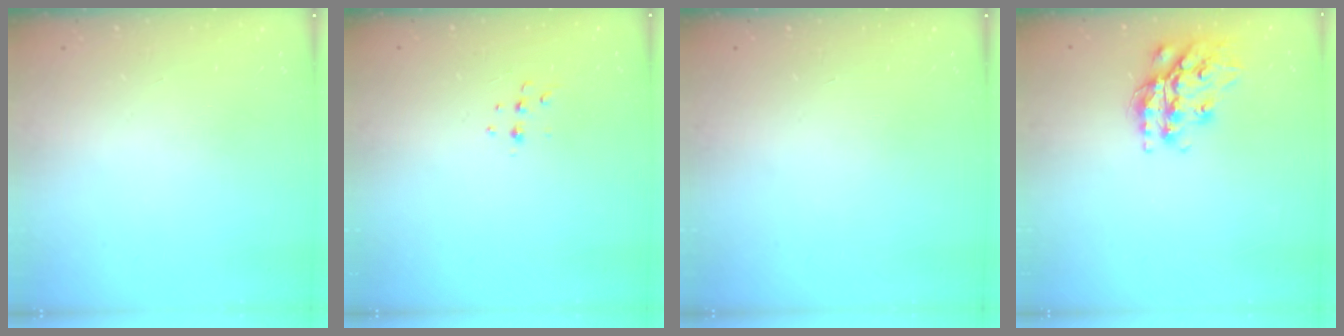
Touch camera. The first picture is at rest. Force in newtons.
{"total": 5.6, "press": 5.6, "slide": 0.7}
{"total": 0.0}
{"total": 16.9, "press": 16.9, "slide": 1.2}